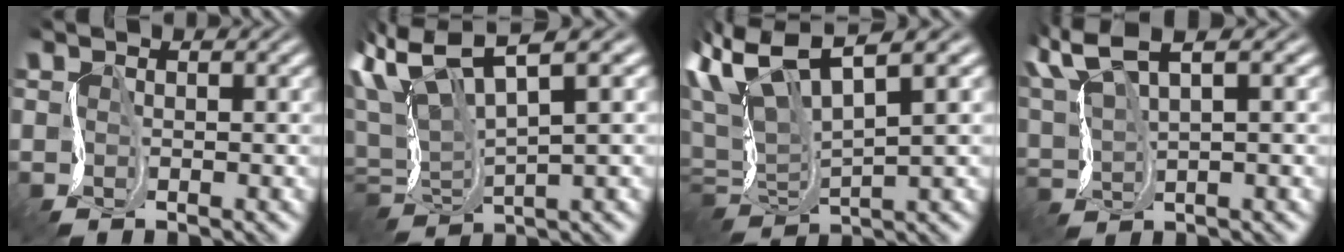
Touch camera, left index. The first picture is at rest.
{"total": 6.7, "force": [1.8, 1.8, 6.2], "torque": [-0.137, 0.010, 0.030]}
{"total": 7.5, "force": [2.6, 2.1, 6.7], "torque": [-0.149, 0.012, 0.044]}
{"total": 5.3, "force": [3.3, 1.1, 4.0], "torque": [-0.098, 0.021, 0.056]}